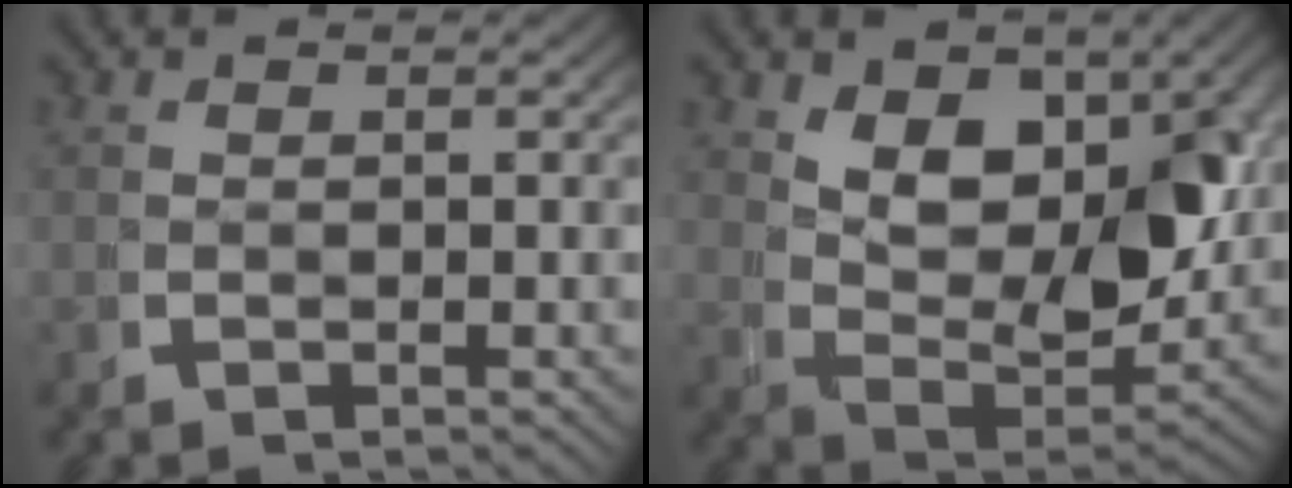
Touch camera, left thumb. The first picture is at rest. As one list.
[{"total": 8.7, "force": [1.6, 5.1, 6.9], "torque": [-0.137, -0.033, 0.042]}]